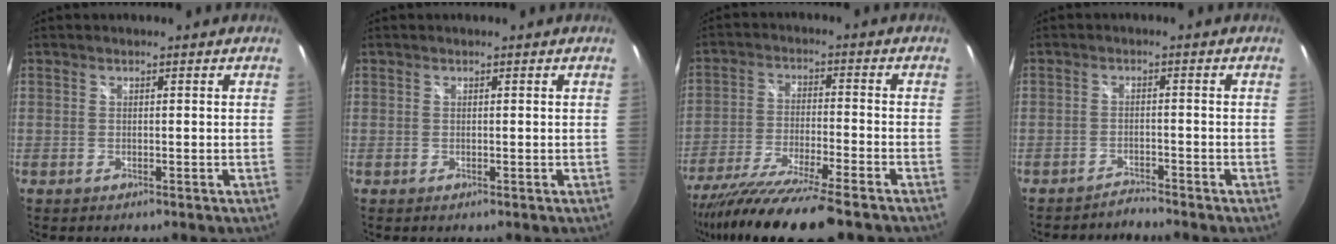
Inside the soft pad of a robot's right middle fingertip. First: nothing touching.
{"total": 0.0}
{"total": 16.3, "force": [-13.5, 0.5, 9.2], "torque": [-0.181, -0.042, -0.230]}
{"total": 2.5, "force": [-2.5, -0.1, -0.1], "torque": [-0.006, 0.000, -0.045]}